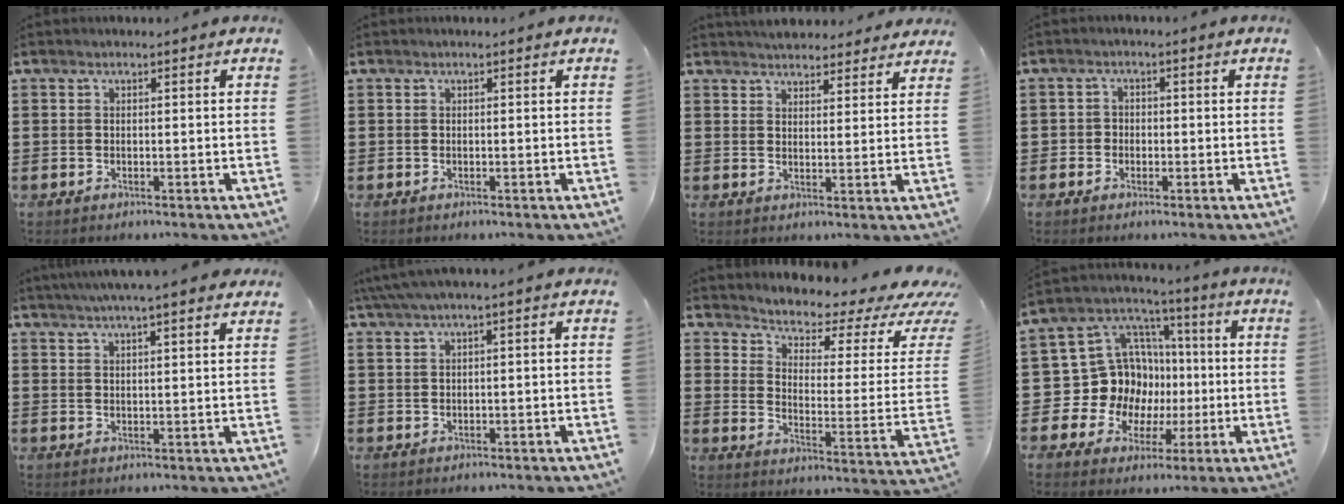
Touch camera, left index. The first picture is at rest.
{"total": 0.0}
{"total": 3.6, "force": [3.5, 0.6, 0.3], "torque": [-0.017, -0.011, 0.065]}
{"total": 1.6, "force": [-0.6, 1.4, 0.3], "torque": [-0.011, 0.003, -0.015]}
{"total": 4.3, "force": [3.6, -0.4, 2.2], "torque": [-0.053, -0.006, 0.064]}
{"total": 2.1, "force": [0.4, 0.1, 2.1], "torque": [-0.045, -0.004, 0.004]}
{"total": 3.0, "force": [2.5, 0.7, 1.4], "torque": [-0.039, -0.034, 0.032]}
{"total": 13.4, "force": [0.0, 12.6, 4.6], "torque": [-0.137, -0.018, 0.015]}